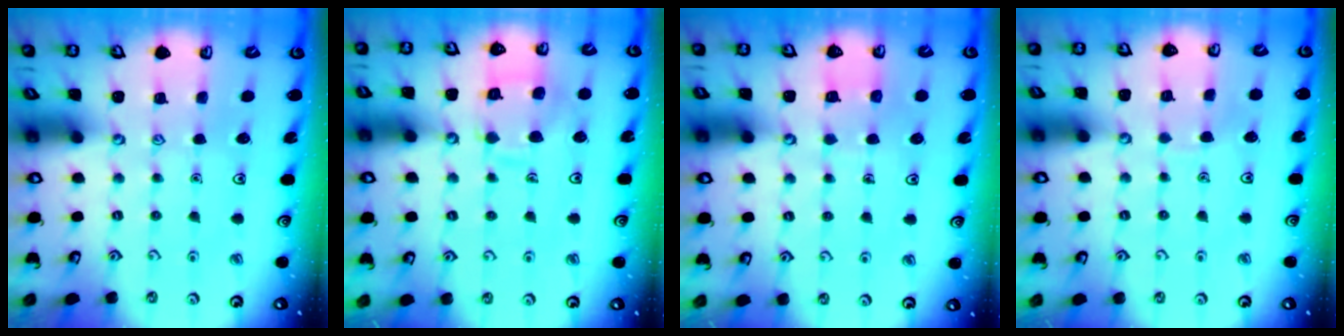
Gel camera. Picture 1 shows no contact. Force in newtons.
{"total": 9.9, "press": 9.9, "slide": 0.9}
{"total": 4.4, "press": 4.4, "slide": 0.3}
{"total": 2.5, "press": 2.5, "slide": 0.2}